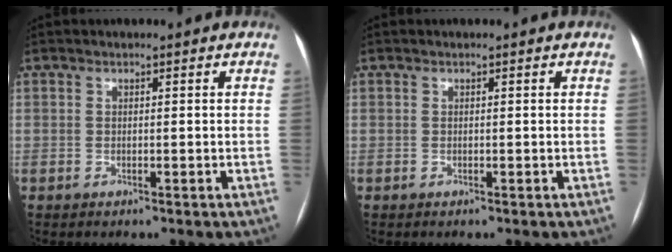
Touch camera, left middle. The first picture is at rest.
{"total": 0.0}